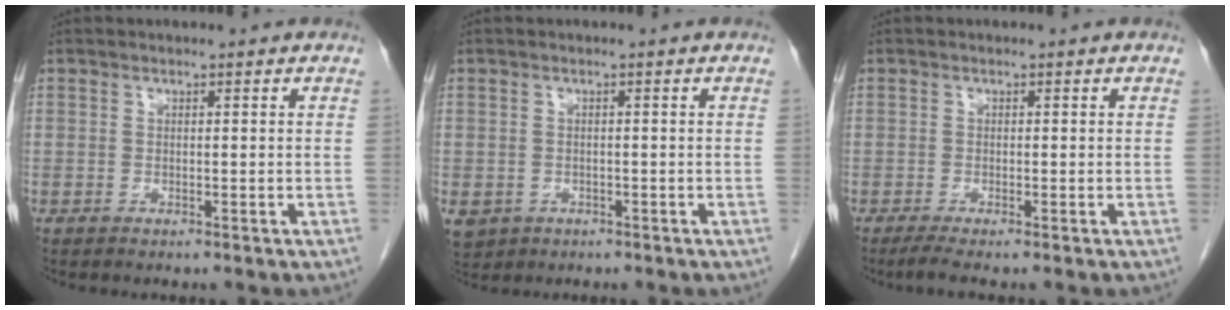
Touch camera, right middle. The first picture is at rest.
{"total": 6.0, "force": [-2.7, 5.0, 1.9], "torque": [-0.051, -0.004, -0.035]}
{"total": 2.1, "force": [-1.5, -0.1, 1.5], "torque": [-0.033, -0.008, -0.030]}